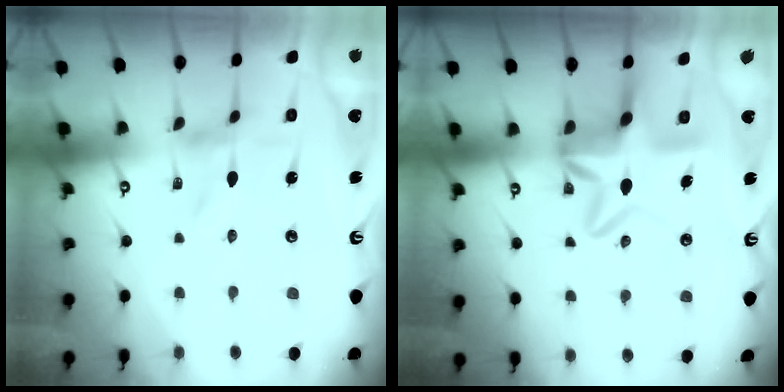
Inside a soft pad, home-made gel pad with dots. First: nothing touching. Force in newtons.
{"total": 9.8, "press": 9.5, "slide": 2.3}